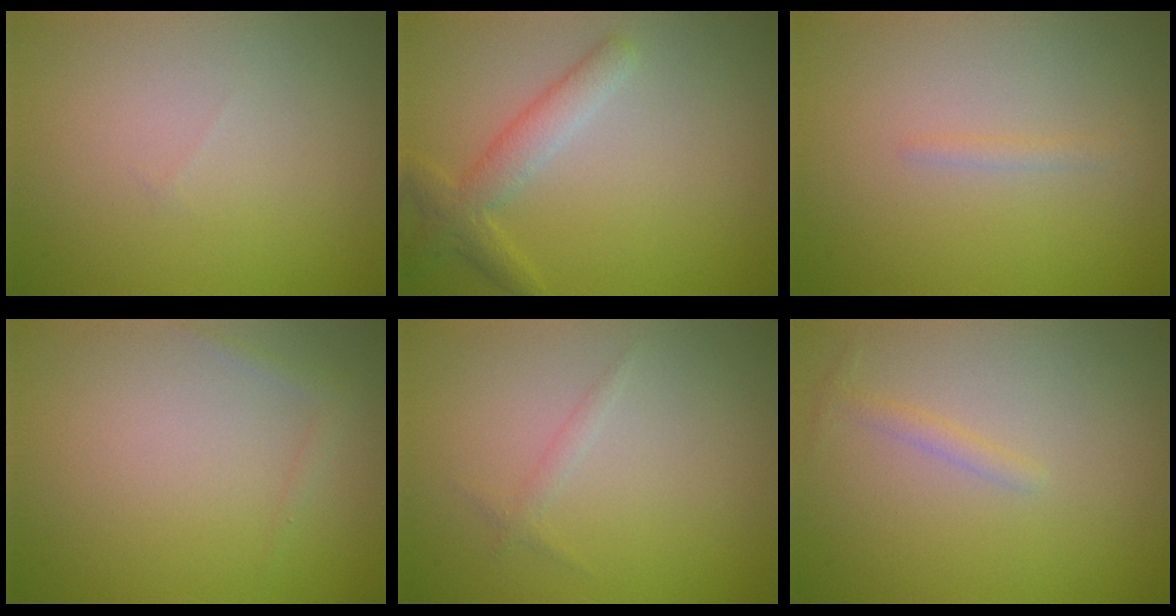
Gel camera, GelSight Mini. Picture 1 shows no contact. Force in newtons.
{"total": 2.9, "press": 2.9, "slide": 0.1}
{"total": 0.8, "press": 0.7, "slide": 0.1}
{"total": 0.7, "press": 0.7, "slide": 0.1}
{"total": 0.8, "press": 0.8, "slide": 0.1}
{"total": 0.9, "press": 0.9, "slide": 0.0}